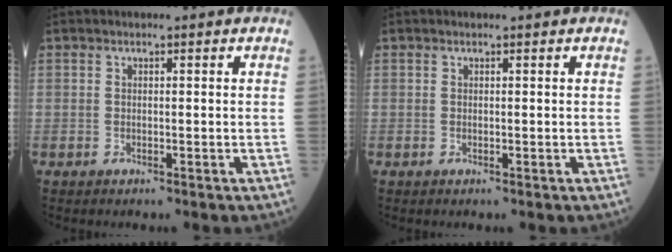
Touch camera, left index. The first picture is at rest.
{"total": 0.0}